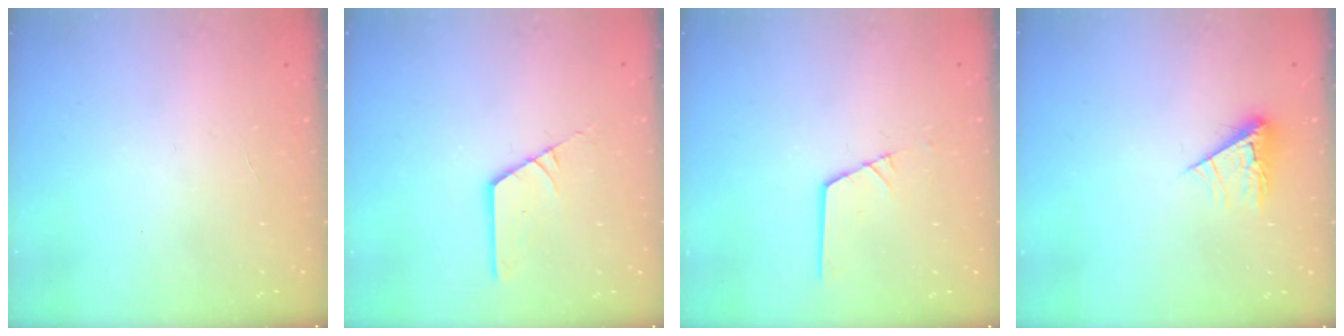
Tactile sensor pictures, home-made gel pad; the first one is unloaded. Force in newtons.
{"total": 2.9, "press": 2.9, "slide": 0.1}
{"total": 5.4, "press": 5.4, "slide": 0.1}
{"total": 6.7, "press": 6.6, "slide": 1.0}